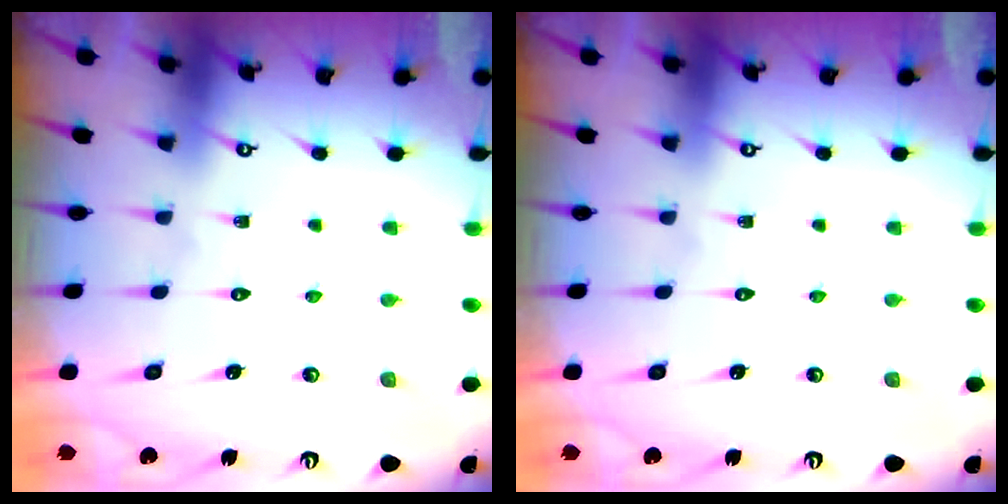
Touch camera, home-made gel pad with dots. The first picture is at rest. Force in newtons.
{"total": 0.0}